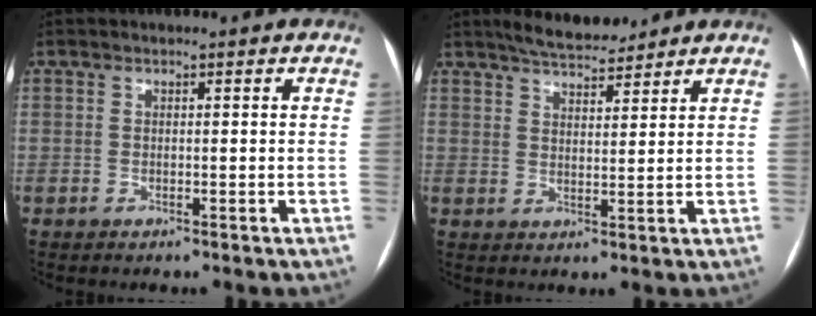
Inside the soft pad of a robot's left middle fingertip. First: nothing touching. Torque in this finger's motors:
{"motor_torque": [-0.12, -0.36, 0.00, 0.00]}